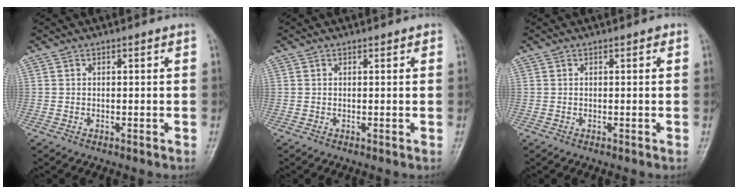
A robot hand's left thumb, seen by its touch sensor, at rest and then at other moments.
{"total": 0.7, "force": [0.5, 0.4, 0.3], "torque": [0.001, -0.001, 0.001]}
{"total": 0.7, "force": [0.3, 0.4, 0.5], "torque": [-0.002, 0.001, -0.001]}